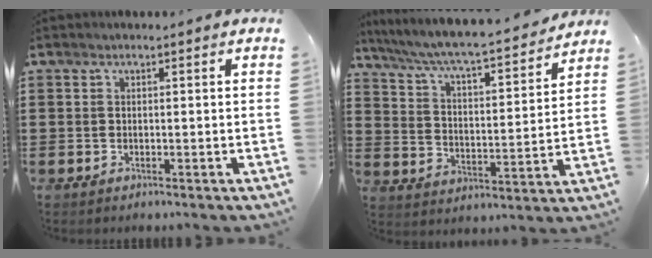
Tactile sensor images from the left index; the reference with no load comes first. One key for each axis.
{"total": 5.6, "fx": 5.1, "fy": 0.0, "fz": 2.3, "tx": -0.069, "ty": -0.042, "tz": 0.078}